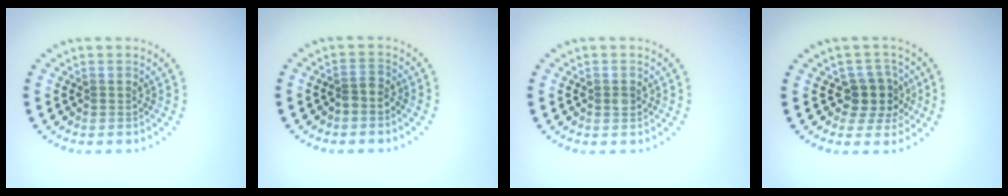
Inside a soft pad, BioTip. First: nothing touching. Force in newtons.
{"total": 1.5, "press": 1.1, "slide": 0.9}
{"total": 0.9, "press": 0.9, "slide": 0.1}
{"total": 3.1, "press": 2.6, "slide": 1.8}